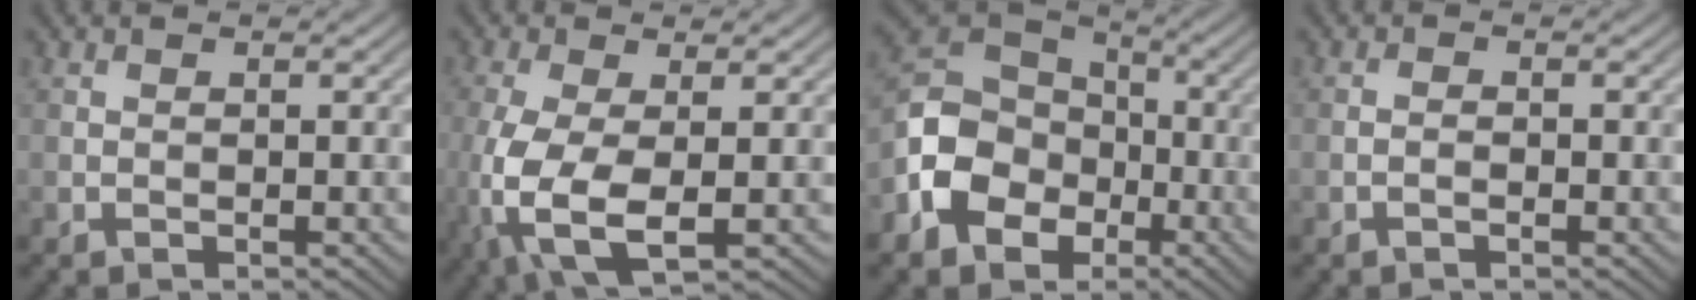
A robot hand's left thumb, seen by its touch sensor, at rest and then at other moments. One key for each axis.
{"total": 9.7, "fx": -2.3, "fy": 4.3, "fz": 8.3, "tx": -0.211, "ty": -0.023, "tz": -0.042}
{"total": 11.5, "fx": -4.0, "fy": 8.8, "fz": 6.4, "tx": -0.149, "ty": -0.011, "tz": -0.096}
{"total": 0.9, "fx": -0.5, "fy": 0.3, "fz": 0.6, "tx": -0.012, "ty": 0.002, "tz": -0.010}